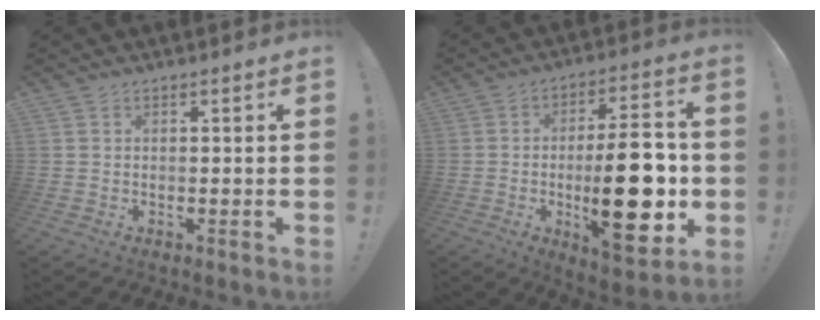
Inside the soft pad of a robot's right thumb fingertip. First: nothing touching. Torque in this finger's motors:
{"motor_torque": [2.13, 2.87, 2.10, -0.67, 0.57]}